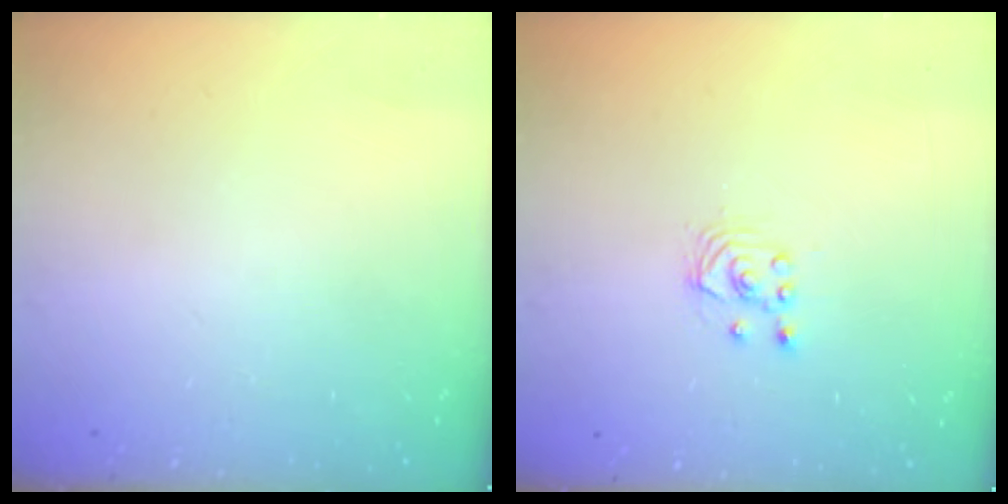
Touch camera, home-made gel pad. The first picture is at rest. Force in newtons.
{"total": 1.7, "press": 1.7, "slide": 0.2}